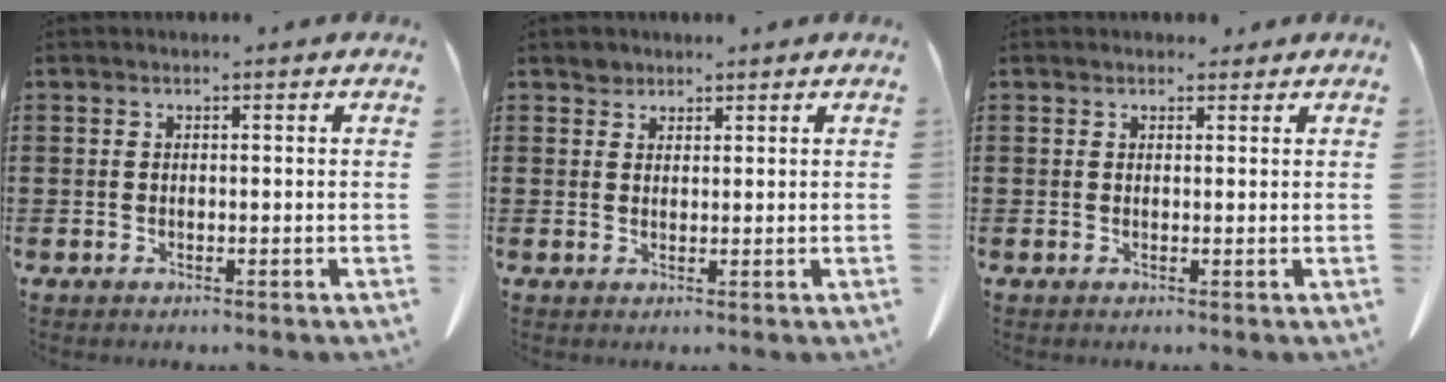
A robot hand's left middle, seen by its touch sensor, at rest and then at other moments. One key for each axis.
{"total": 1.6, "fx": 1.4, "fy": 0.8, "fz": 0.1, "tx": 0.001, "ty": -0.004, "tz": 0.026}
{"total": 1.1, "fx": 0.9, "fy": 0.6, "fz": 0.3, "tx": 0.000, "ty": -0.001, "tz": 0.015}